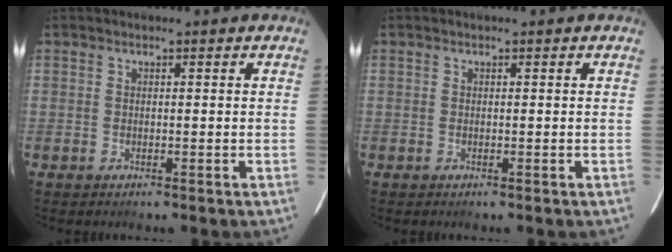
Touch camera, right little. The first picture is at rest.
{"total": 0.0}